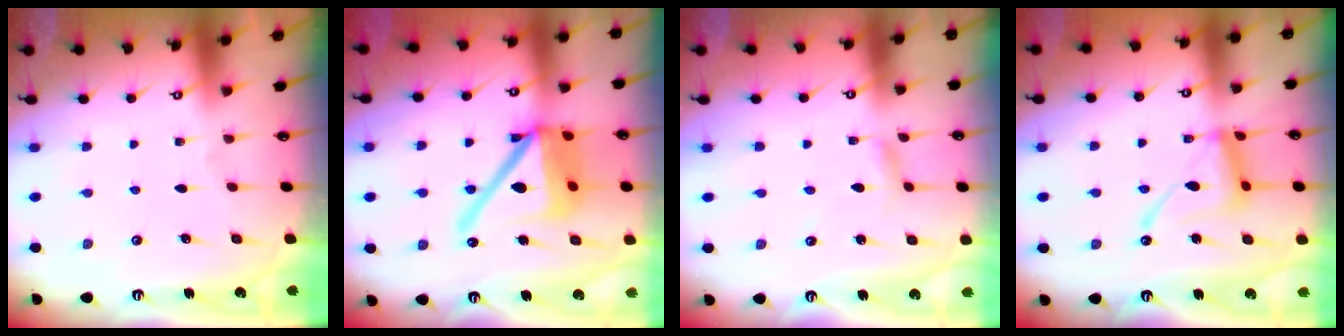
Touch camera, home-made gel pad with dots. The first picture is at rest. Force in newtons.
{"total": 18.5, "press": 18.3, "slide": 2.4}
{"total": 2.6, "press": 2.6, "slide": 0.3}
{"total": 13.8, "press": 13.7, "slide": 1.2}